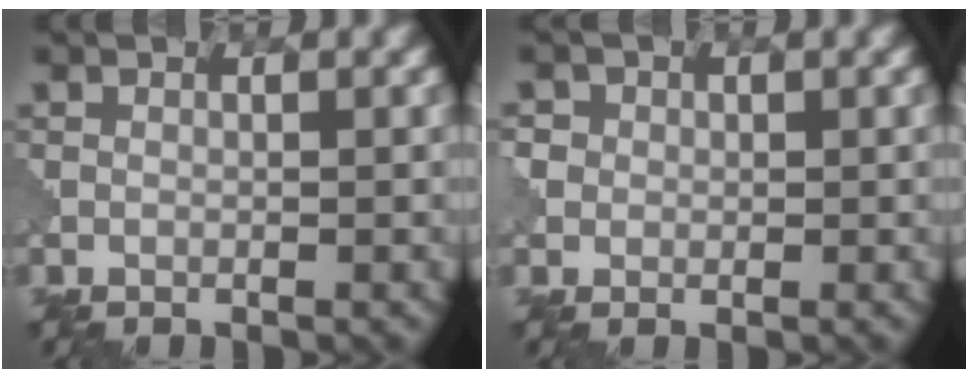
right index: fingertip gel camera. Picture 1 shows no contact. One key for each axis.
{"total": 1.6, "fx": 0.3, "fy": 1.6, "fz": -0.2, "tx": -0.002, "ty": 0.007, "tz": 0.002}